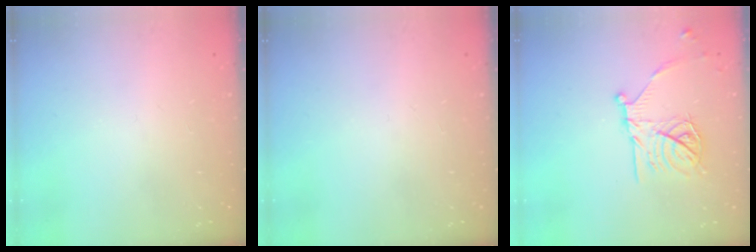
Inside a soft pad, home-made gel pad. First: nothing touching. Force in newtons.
{"total": 0.0}
{"total": 16.4, "press": 16.4, "slide": 0.9}